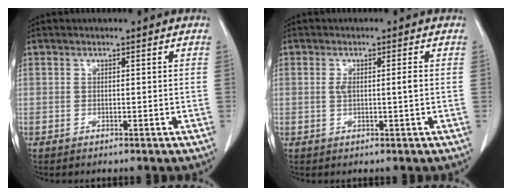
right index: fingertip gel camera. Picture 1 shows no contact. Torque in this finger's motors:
{"motor_torque": [0.02, 0.05, 0.03, 0.04]}